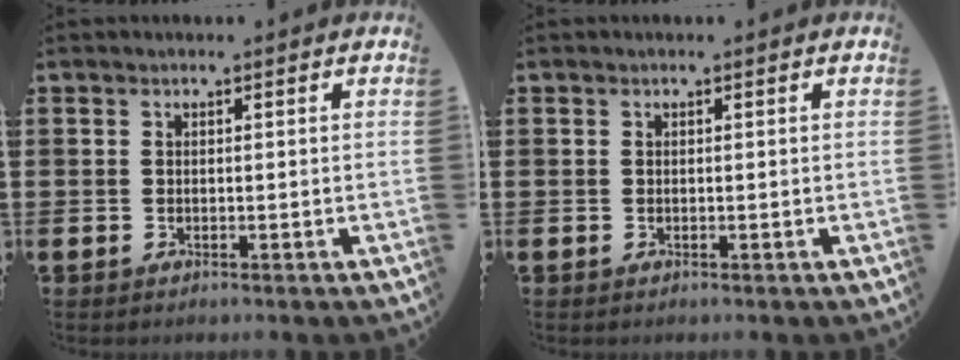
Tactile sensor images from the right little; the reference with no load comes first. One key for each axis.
{"total": 0.0}